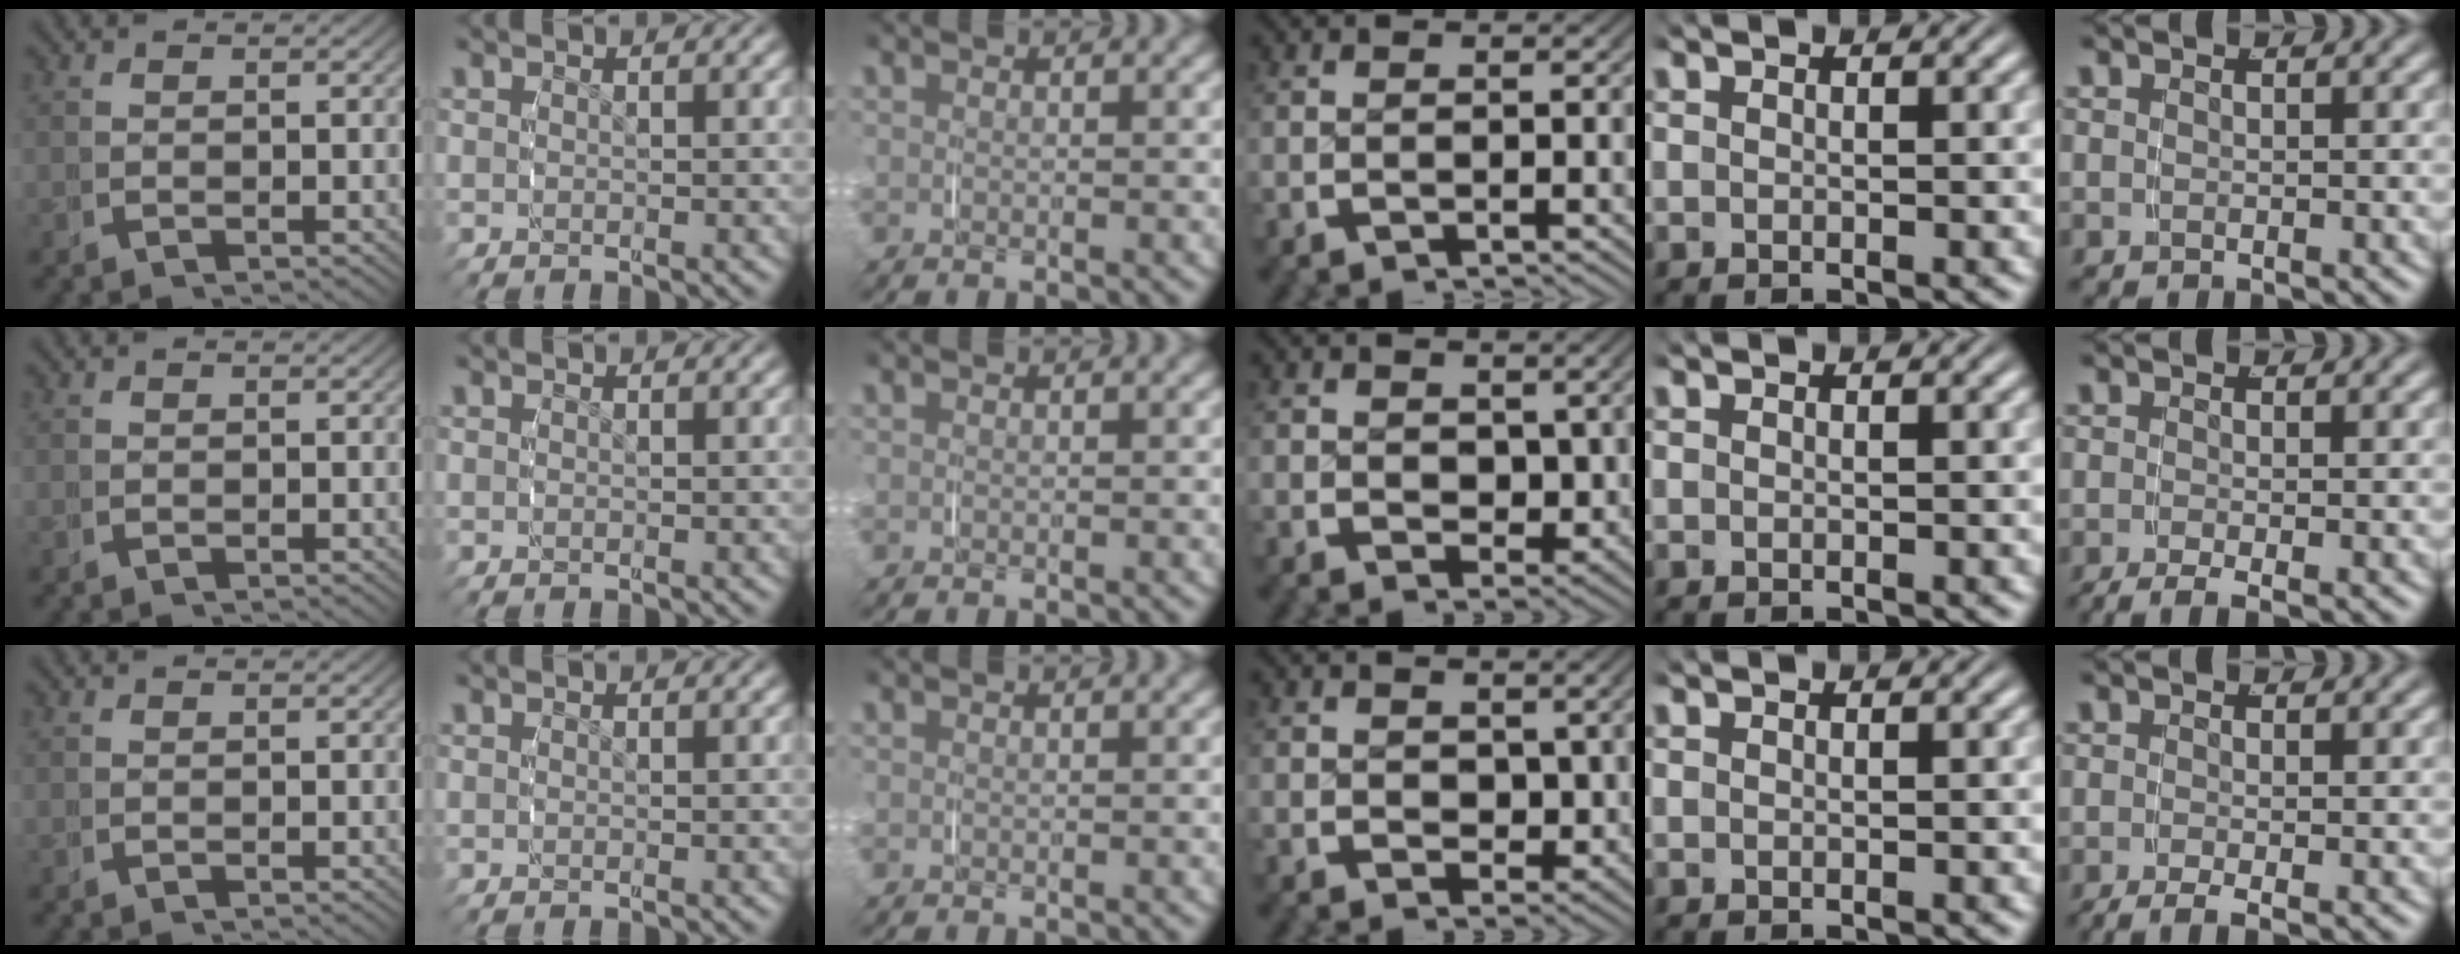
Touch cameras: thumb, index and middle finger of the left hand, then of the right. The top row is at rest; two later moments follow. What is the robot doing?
{"motion": "grasp_and_lifting", "object": "toothpaste"}